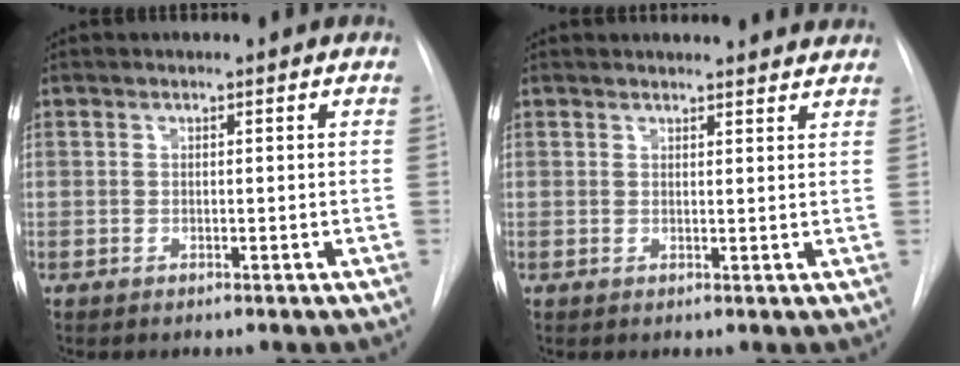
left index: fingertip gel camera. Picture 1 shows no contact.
{"total": 9.3, "force": [8.9, 1.8, 1.7], "torque": [-0.005, 0.011, 0.088]}